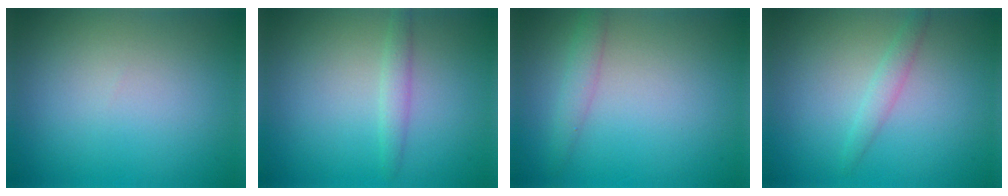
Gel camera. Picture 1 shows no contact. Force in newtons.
{"total": 1.4, "press": 1.4, "slide": 0.0}
{"total": 1.7, "press": 1.7, "slide": 0.0}
{"total": 1.4, "press": 1.4, "slide": 0.1}